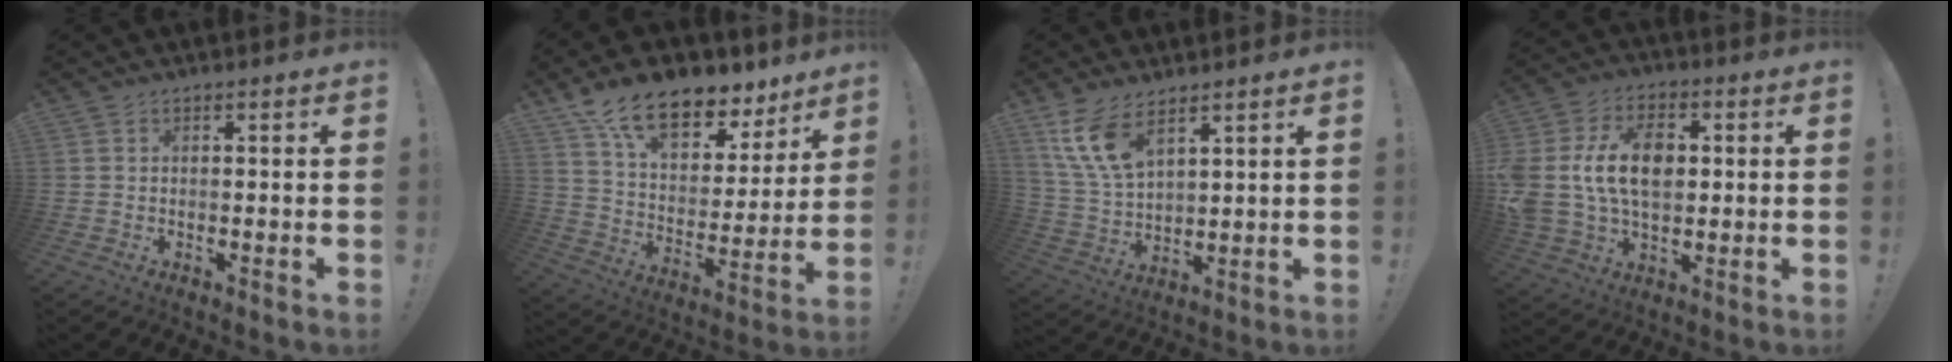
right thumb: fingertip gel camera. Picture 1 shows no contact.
{"total": 17.4, "force": [12.6, 8.2, 8.8], "torque": [-0.147, -0.088, 0.225]}
{"total": 11.6, "force": [7.6, 4.9, 7.3], "torque": [-0.150, -0.036, 0.147]}
{"total": 16.4, "force": [1.8, 11.3, 11.7], "torque": [-0.216, 0.003, 0.035]}